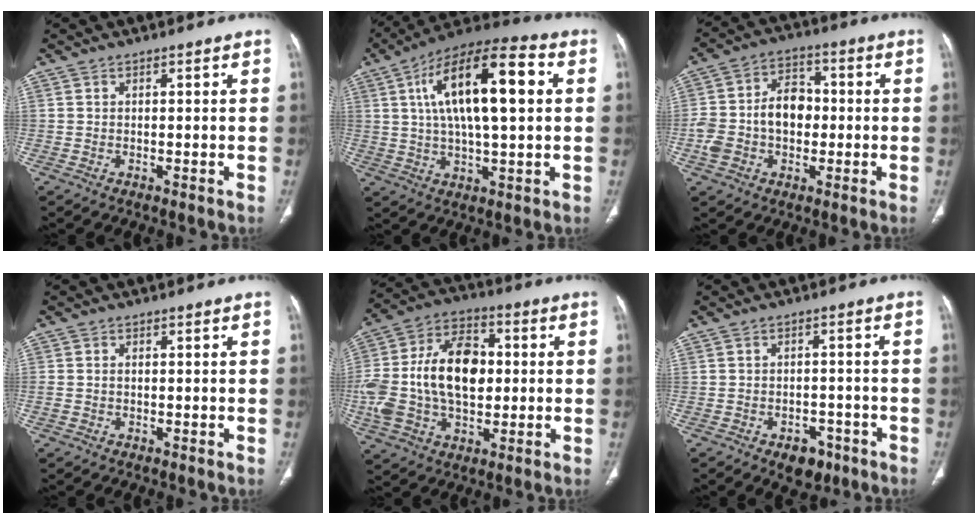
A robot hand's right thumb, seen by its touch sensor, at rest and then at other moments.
{"total": 20.2, "force": [4.4, 7.3, 18.4], "torque": [-0.304, 0.017, 0.065]}
{"total": 12.0, "force": [-1.1, 8.6, 8.3], "torque": [-0.137, 0.036, -0.025]}
{"total": 1.0, "force": [-0.1, 0.8, 0.7], "torque": [-0.018, 0.007, 0.001]}
{"total": 22.9, "force": [1.2, 14.4, 17.7], "torque": [-0.365, 0.015, 0.026]}
{"total": 5.6, "force": [-3.3, 3.6, 2.7], "torque": [-0.017, 0.019, -0.040]}